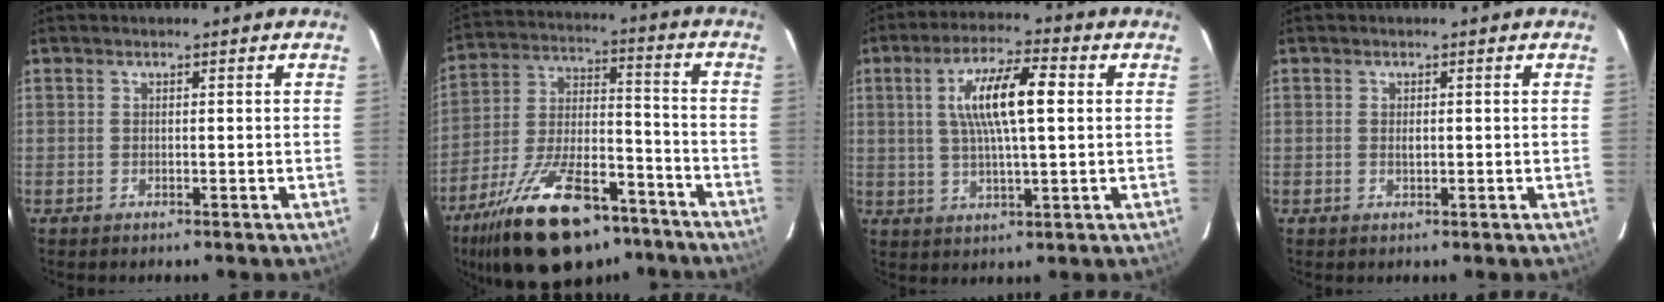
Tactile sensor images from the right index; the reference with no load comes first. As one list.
[{"total": 24.5, "force": [-16.9, 10.4, 14.5], "torque": [-0.273, -0.009, -0.261]}, {"total": 10.9, "force": [2.1, 2.4, 10.5], "torque": [-0.191, 0.013, 0.039]}, {"total": 1.0, "force": [0.0, 0.6, 0.8], "torque": [-0.014, 0.001, 0.001]}]